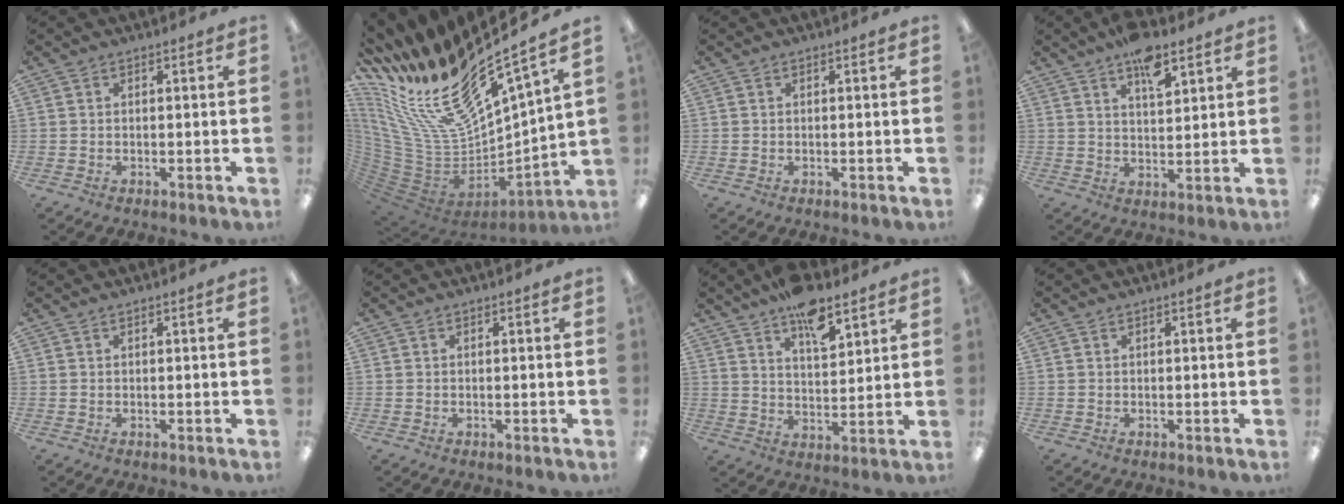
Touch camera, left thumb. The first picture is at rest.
{"total": 22.3, "force": [15.2, 7.5, 14.4], "torque": [-0.297, -0.115, 0.260]}
{"total": 0.0}
{"total": 8.2, "force": [5.6, 3.5, 5.0], "torque": [-0.072, -0.028, 0.095]}
{"total": 0.0}
{"total": 0.0}
{"total": 10.0, "force": [7.2, 4.2, 5.5], "torque": [-0.080, -0.039, 0.124]}
{"total": 0.0}